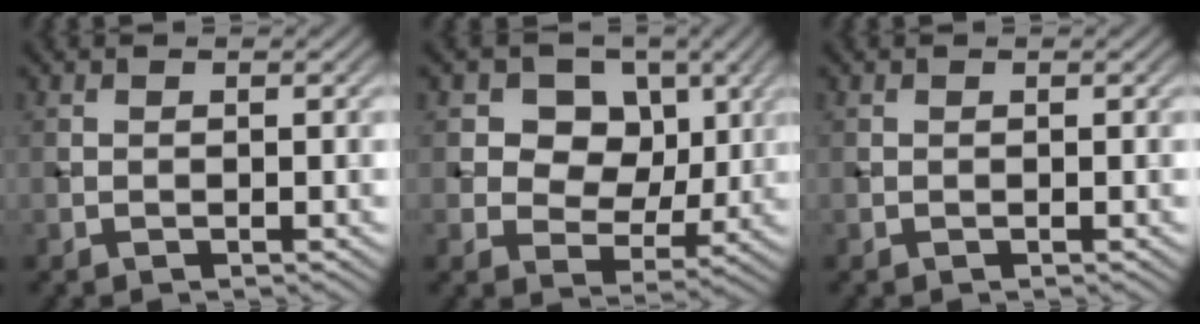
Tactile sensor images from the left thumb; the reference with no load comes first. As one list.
[{"total": 9.7, "force": [3.6, 7.6, 4.9], "torque": [-0.106, 0.001, 0.062]}, {"total": 0.0}]